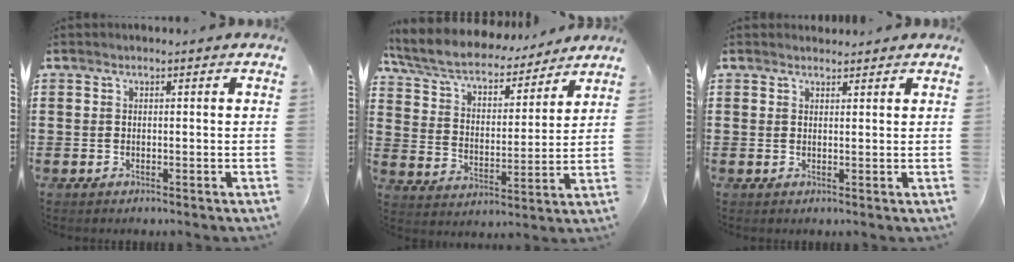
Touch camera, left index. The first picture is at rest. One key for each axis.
{"total": 7.2, "fx": 6.5, "fy": 1.5, "fz": 2.8, "tx": -0.083, "ty": -0.040, "tz": 0.111}
{"total": 1.3, "fx": 1.3, "fy": 0.3, "fz": 0.1, "tx": -0.005, "ty": 0.002, "tz": 0.025}